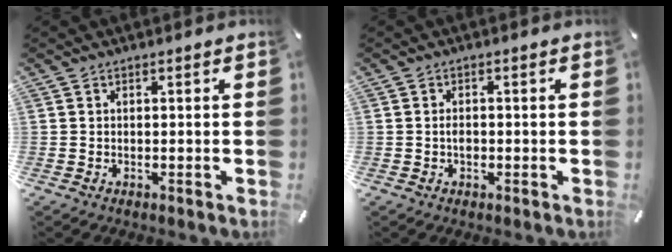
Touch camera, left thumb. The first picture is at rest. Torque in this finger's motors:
{"motor_torque": [0.16, 0.07, 0.14, -0.06, 0.00]}